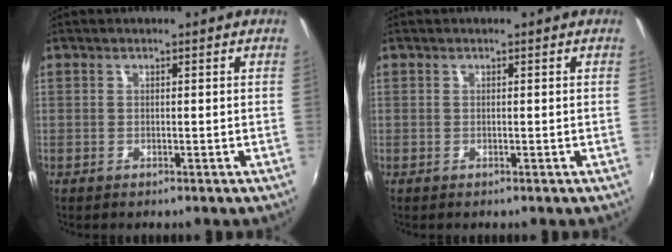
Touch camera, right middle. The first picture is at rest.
{"total": 0.0}